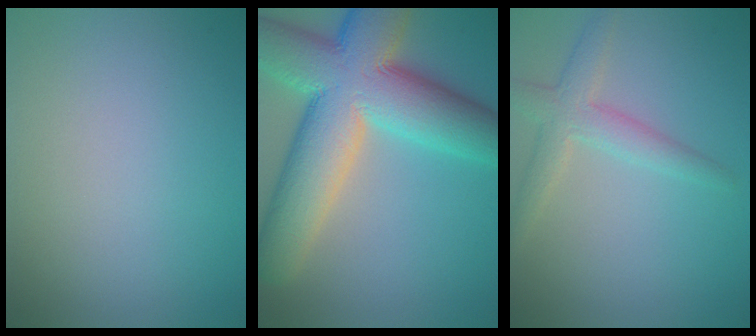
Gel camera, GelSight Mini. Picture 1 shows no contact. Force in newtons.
{"total": 14.6, "press": 14.5, "slide": 0.6}
{"total": 3.0, "press": 3.0, "slide": 0.1}